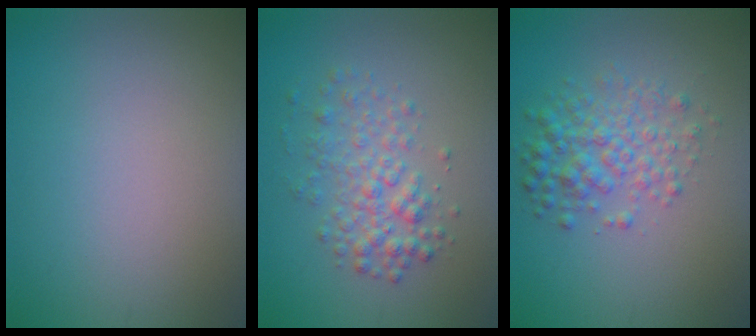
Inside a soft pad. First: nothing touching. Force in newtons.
{"total": 3.2, "press": 3.2, "slide": 0.1}
{"total": 3.7, "press": 3.7, "slide": 0.0}